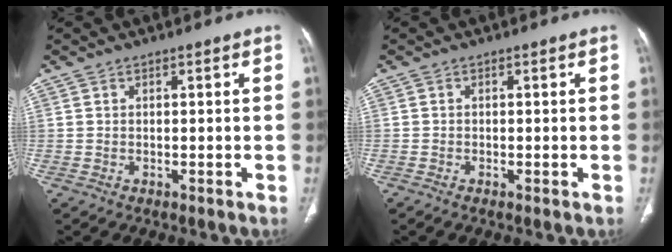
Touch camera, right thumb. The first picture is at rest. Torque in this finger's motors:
{"motor_torque": [-0.15, 0.15, 0.28, -0.55, 0.03]}